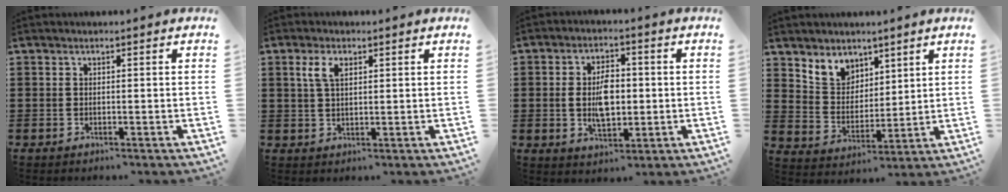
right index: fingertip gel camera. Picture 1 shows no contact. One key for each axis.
{"total": 3.5, "fx": 1.4, "fy": 1.6, "fz": 2.8, "tx": -0.061, "ty": 0.009, "tz": 0.024}
{"total": 6.5, "fx": -0.1, "fy": 3.7, "fz": 5.3, "tx": -0.093, "ty": 0.004, "tz": -0.007}
{"total": 6.4, "fx": 4.4, "fy": 4.5, "fz": 0.4, "tx": -0.043, "ty": -0.007, "tz": 0.083}